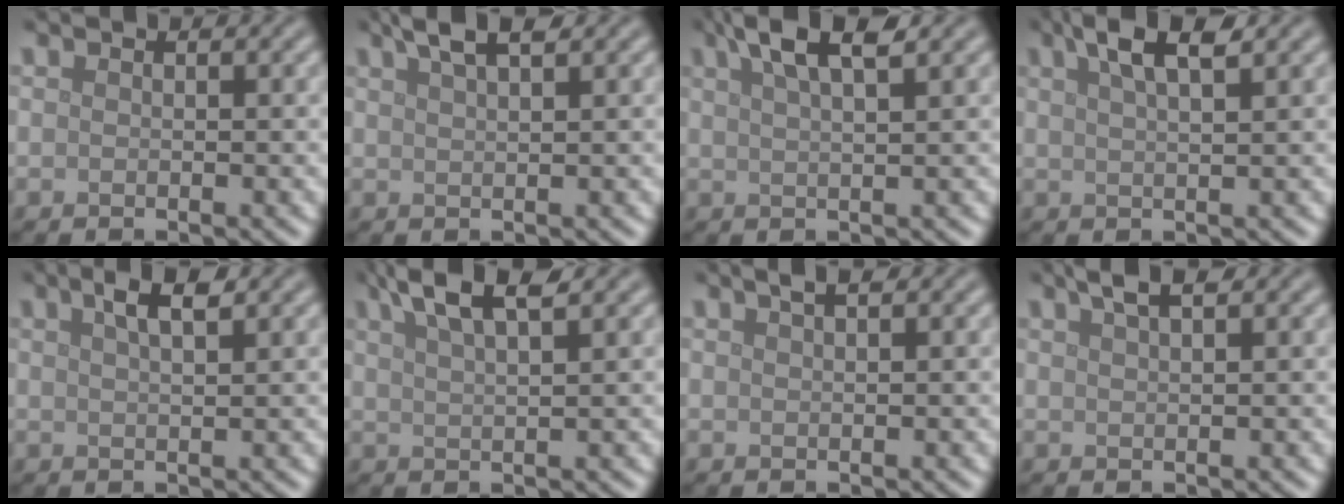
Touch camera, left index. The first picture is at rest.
{"total": 3.2, "force": [2.3, 0.6, 2.1], "torque": [-0.024, 0.011, 0.038]}
{"total": 5.0, "force": [3.3, 1.2, 3.6], "torque": [-0.048, 0.017, 0.050]}
{"total": 4.4, "force": [2.8, 1.1, 3.2], "torque": [-0.043, 0.015, 0.041]}
{"total": 3.0, "force": [1.9, 0.8, 2.2], "torque": [-0.027, 0.009, 0.027]}
{"total": 5.0, "force": [3.4, 1.1, 3.5], "torque": [-0.047, 0.018, 0.055]}
{"total": 1.6, "force": [1.0, 0.4, 1.2], "torque": [-0.012, 0.003, 0.011]}
{"total": 2.5, "force": [1.8, 0.5, 1.7], "torque": [-0.017, 0.008, 0.027]}